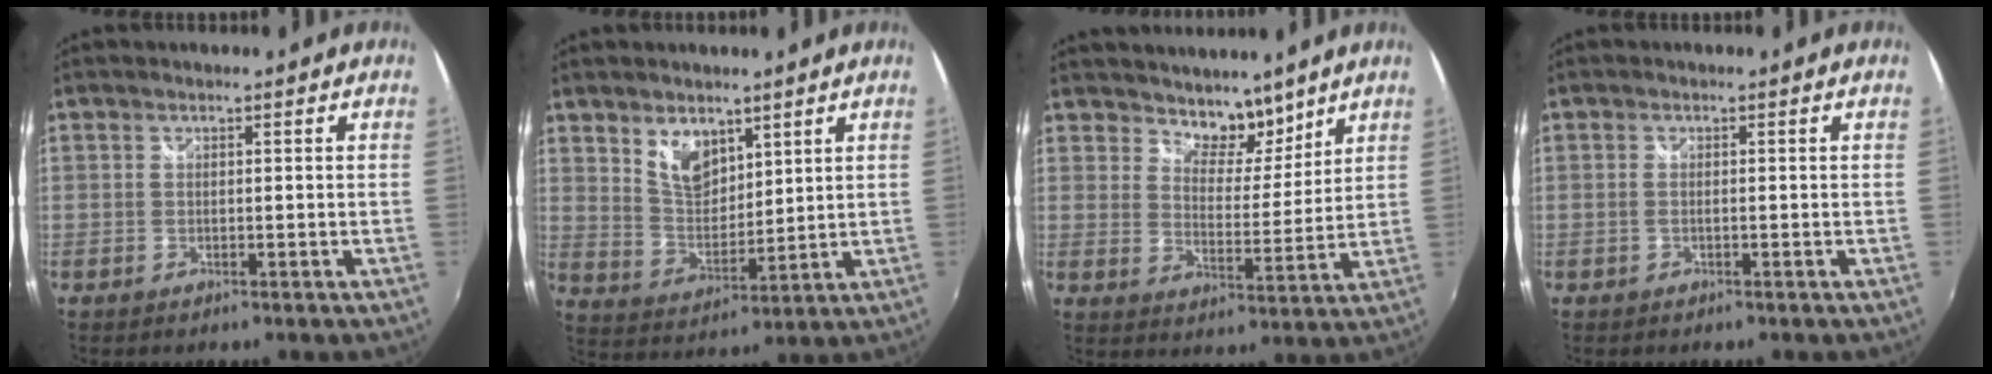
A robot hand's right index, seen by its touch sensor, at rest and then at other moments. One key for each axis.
{"total": 7.9, "fx": 4.8, "fy": 4.5, "fz": 4.4, "tx": -0.070, "ty": 0.001, "tz": 0.096}
{"total": 7.6, "fx": 6.1, "fy": 3.7, "fz": 2.4, "tx": -0.023, "ty": -0.019, "tz": 0.098}
{"total": 0.9, "fx": -0.2, "fy": 0.2, "fz": 0.8, "tx": -0.019, "ty": -0.001, "tz": -0.006}